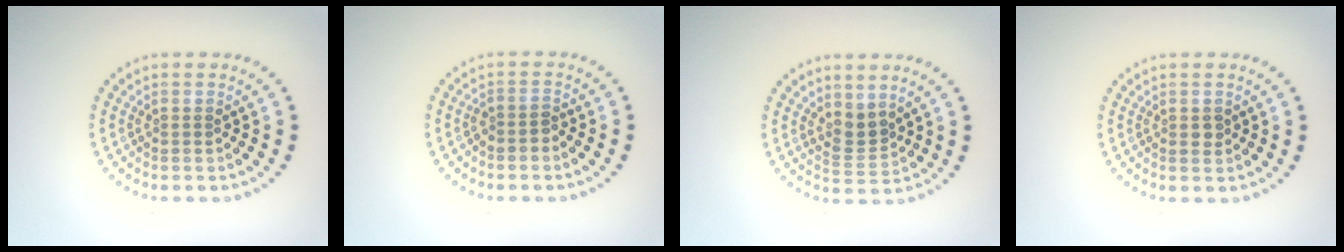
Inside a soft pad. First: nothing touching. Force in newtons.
{"total": 1.3, "press": 1.1, "slide": 0.7}
{"total": 2.3, "press": 1.7, "slide": 1.6}
{"total": 0.9, "press": 0.9, "slide": 0.0}